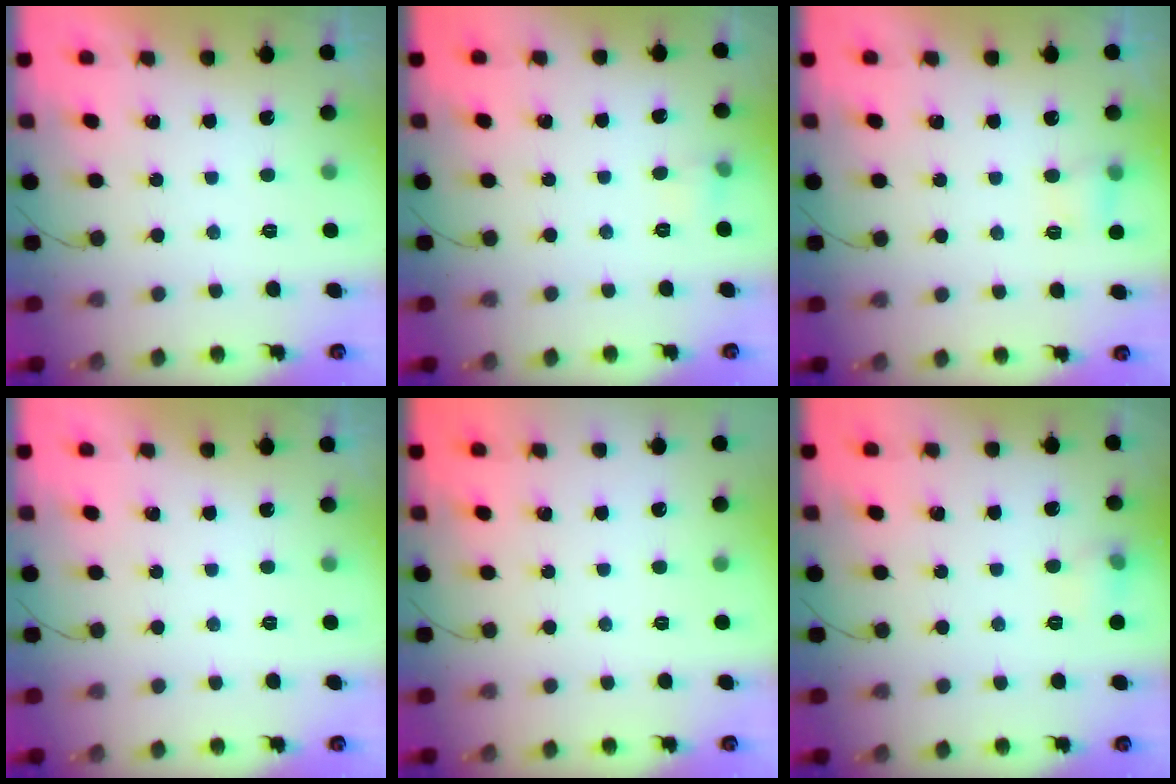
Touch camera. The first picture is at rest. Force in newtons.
{"total": 4.3, "press": 4.1, "slide": 1.4}
{"total": 4.1, "press": 3.9, "slide": 1.3}
{"total": 0.0}
{"total": 0.0}
{"total": 6.0, "press": 5.9, "slide": 1.4}